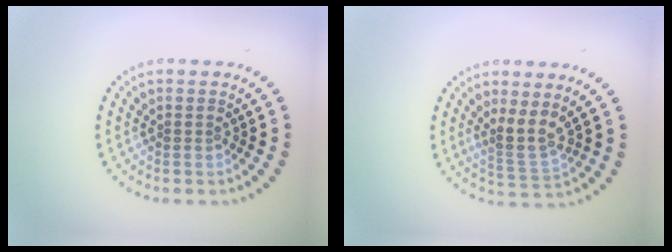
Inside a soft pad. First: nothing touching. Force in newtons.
{"total": 2.8, "press": 2.1, "slide": 1.9}